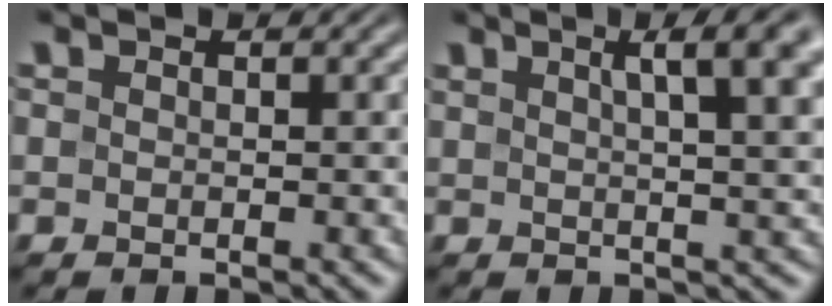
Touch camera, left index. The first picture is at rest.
{"total": 7.4, "force": [3.2, 2.4, 6.2], "torque": [-0.042, 0.025, 0.034]}